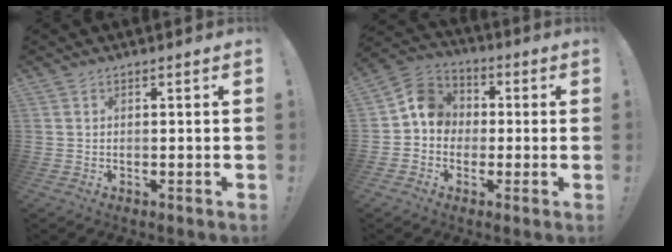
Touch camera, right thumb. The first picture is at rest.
{"total": 10.0, "force": [-0.3, 8.9, 4.5], "torque": [-0.062, 0.023, 0.000]}